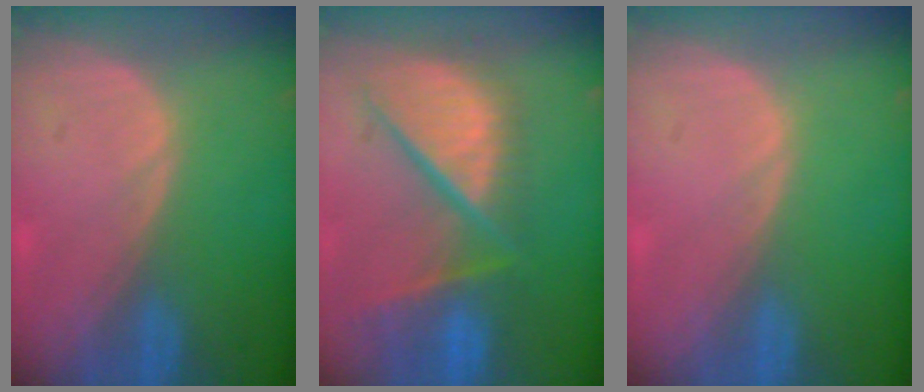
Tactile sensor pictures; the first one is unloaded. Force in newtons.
{"total": 12.4, "press": 10.1, "slide": 7.1}
{"total": 0.0}